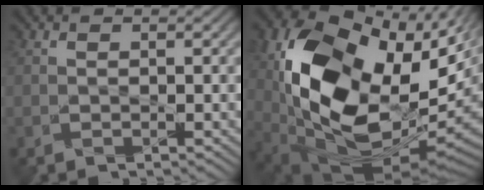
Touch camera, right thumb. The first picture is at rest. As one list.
[{"total": 20.9, "force": [2.8, 12.8, 16.3], "torque": [-0.336, -0.035, 0.094]}]